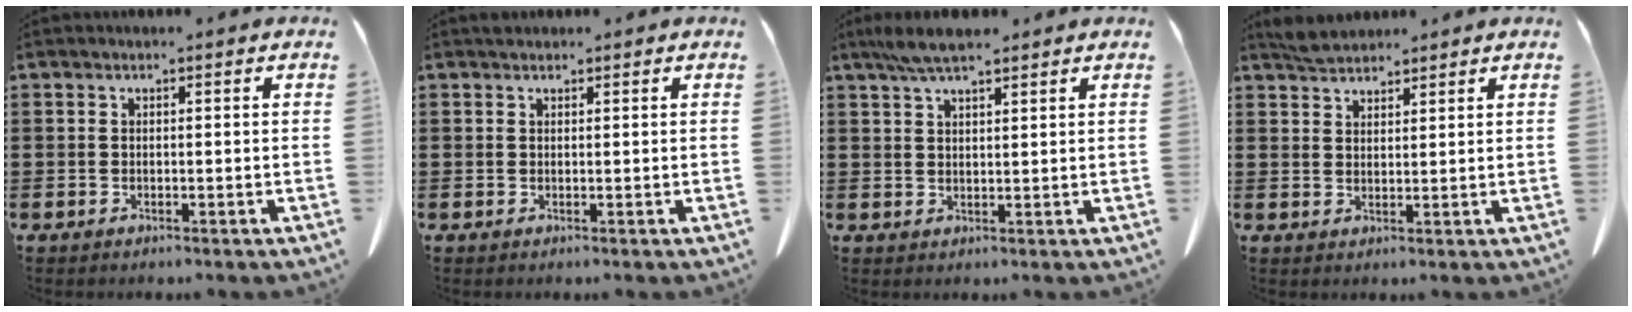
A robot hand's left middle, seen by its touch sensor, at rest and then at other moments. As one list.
[{"total": 0.6, "force": [0.5, 0.3, 0.1], "torque": [-0.004, 0.000, 0.012]}, {"total": 4.7, "force": [3.6, 1.0, 2.9], "torque": [-0.065, -0.004, 0.067]}, {"total": 2.9, "force": [2.8, 0.6, 0.6], "torque": [-0.020, -0.003, 0.054]}]